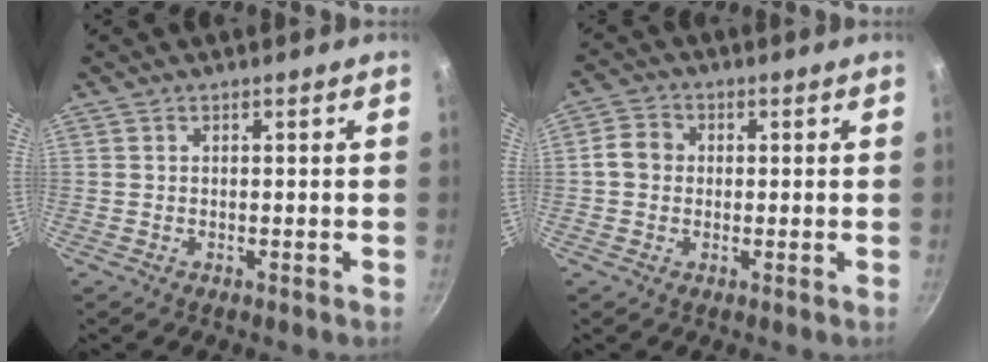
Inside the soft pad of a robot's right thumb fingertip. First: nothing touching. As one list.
[{"total": 4.2, "force": [0.0, 3.7, 2.1], "torque": [-0.027, 0.009, -0.012]}]